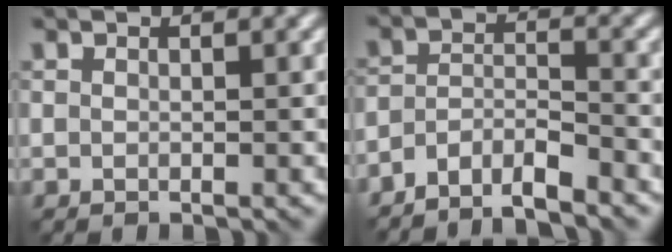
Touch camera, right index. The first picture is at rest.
{"total": 4.5, "force": [-4.0, 1.0, 1.8], "torque": [-0.032, 0.000, -0.074]}